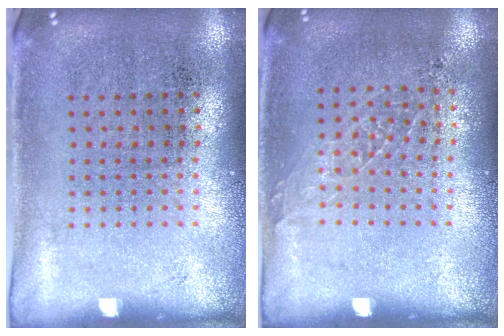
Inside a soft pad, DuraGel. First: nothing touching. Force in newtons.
{"total": 0.9, "press": 0.8, "slide": 0.2}